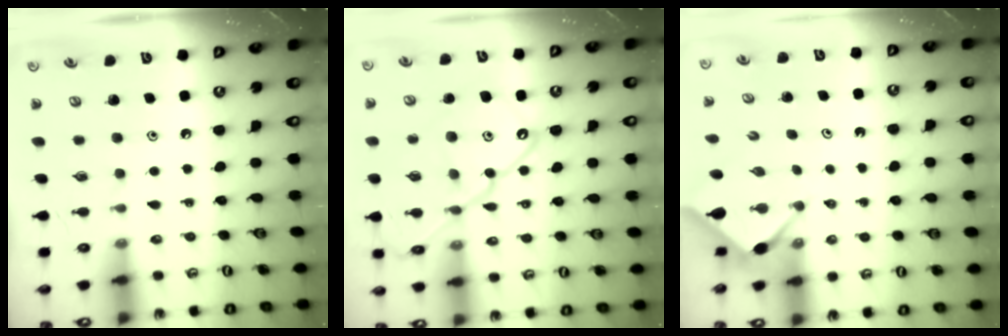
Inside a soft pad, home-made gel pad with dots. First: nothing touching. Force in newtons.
{"total": 16.7, "press": 16.6, "slide": 1.8}
{"total": 3.1, "press": 3.1, "slide": 0.3}